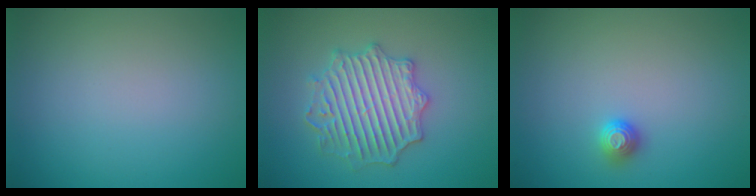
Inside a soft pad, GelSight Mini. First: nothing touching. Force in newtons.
{"total": 4.7, "press": 4.6, "slide": 0.9}
{"total": 1.1, "press": 1.1, "slide": 0.4}